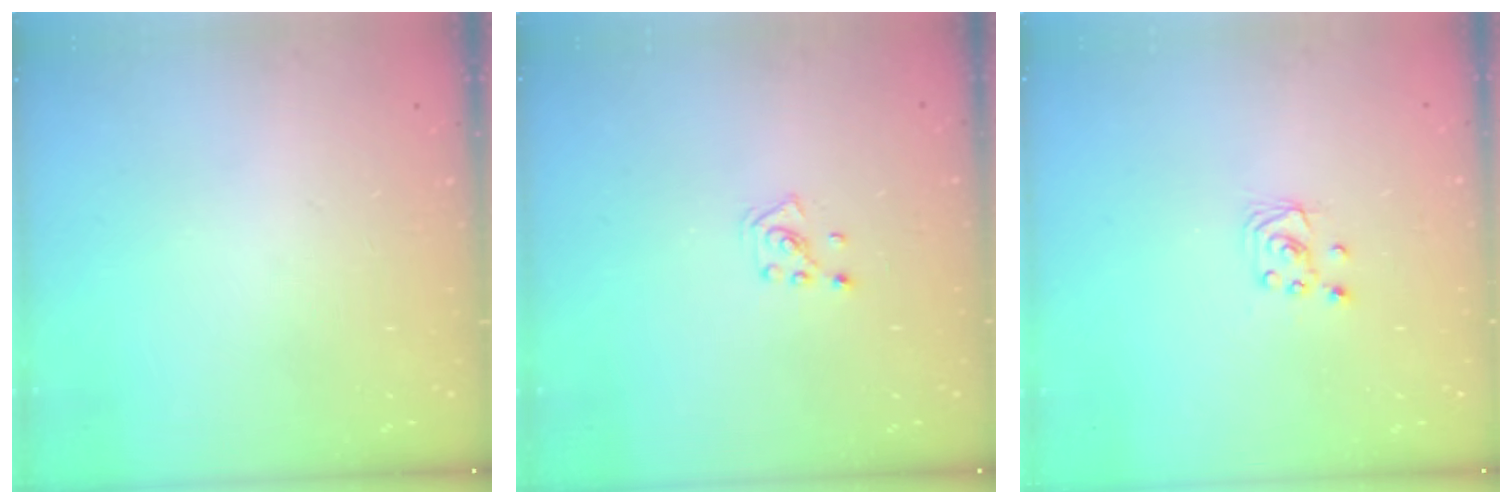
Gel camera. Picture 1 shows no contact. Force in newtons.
{"total": 2.6, "press": 2.6, "slide": 0.5}
{"total": 2.7, "press": 2.7, "slide": 0.2}